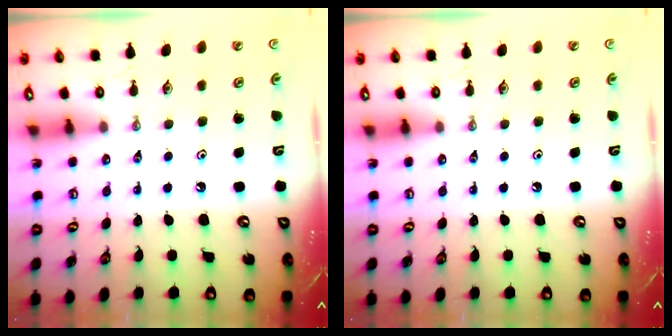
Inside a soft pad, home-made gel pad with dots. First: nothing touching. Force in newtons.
{"total": 0.0}